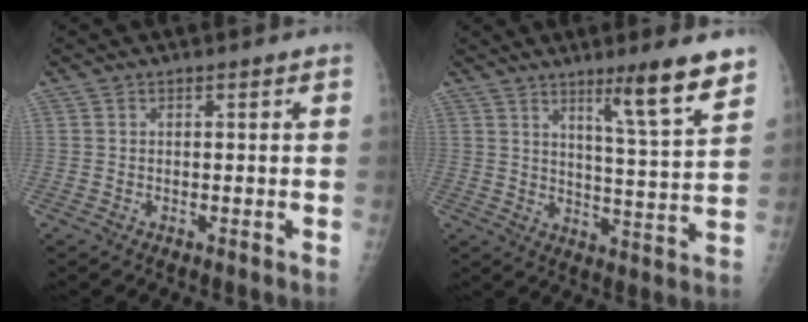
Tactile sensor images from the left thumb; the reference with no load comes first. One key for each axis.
{"total": 11.0, "fx": 7.5, "fy": 0.3, "fz": 8.0, "tx": -0.109, "ty": -0.055, "tz": 0.114}